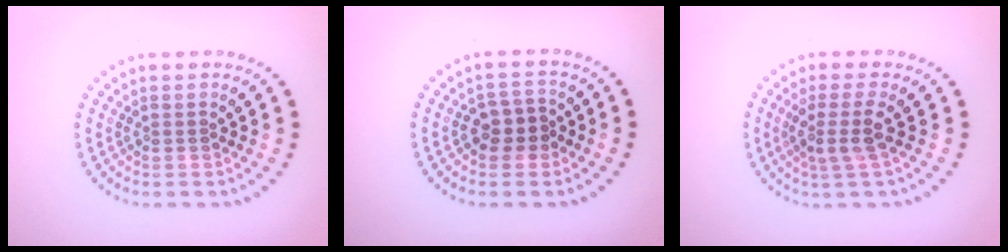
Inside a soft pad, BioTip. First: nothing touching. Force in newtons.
{"total": 2.5, "press": 2.3, "slide": 0.9}
{"total": 2.8, "press": 2.2, "slide": 1.6}